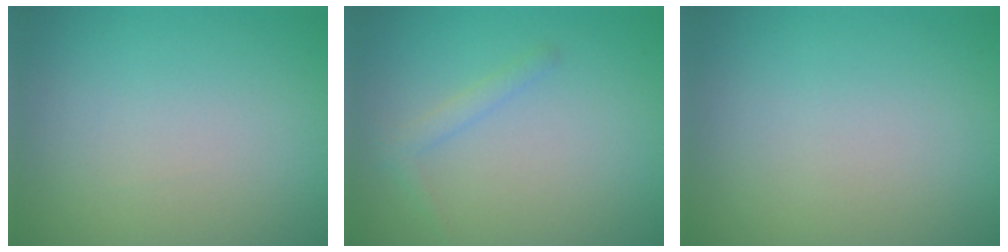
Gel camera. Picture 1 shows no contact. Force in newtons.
{"total": 1.2, "press": 1.2, "slide": 0.1}
{"total": 0.0}